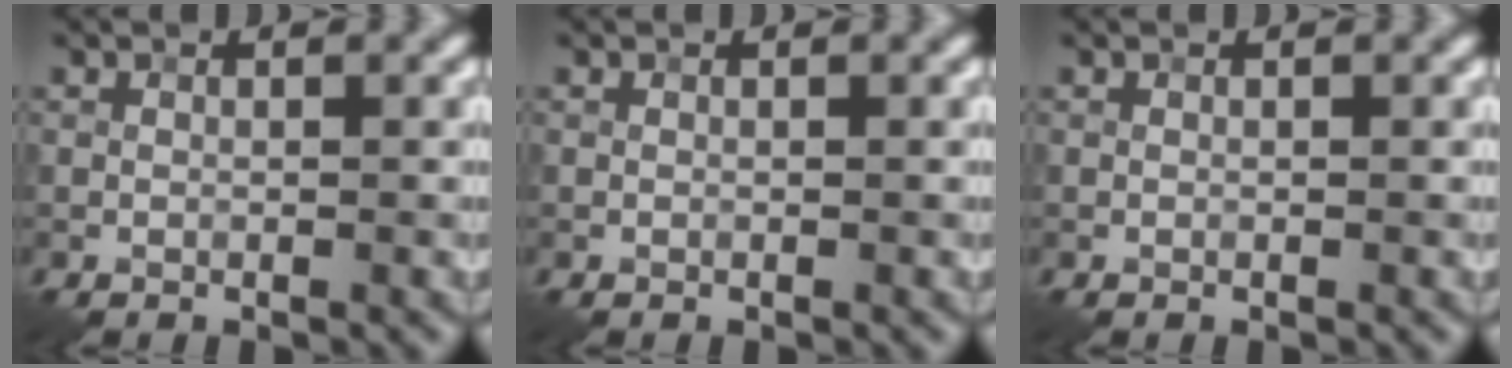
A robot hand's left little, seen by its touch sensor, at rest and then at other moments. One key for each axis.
{"total": 0.0}
{"total": 0.0}